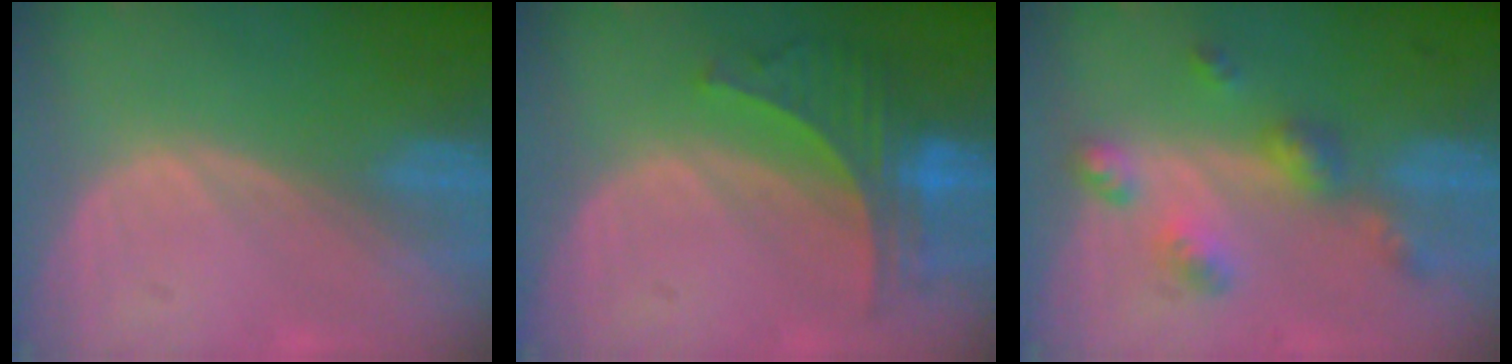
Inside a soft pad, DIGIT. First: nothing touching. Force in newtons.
{"total": 6.8, "press": 6.3, "slide": 2.5}
{"total": 6.3, "press": 5.6, "slide": 3.0}